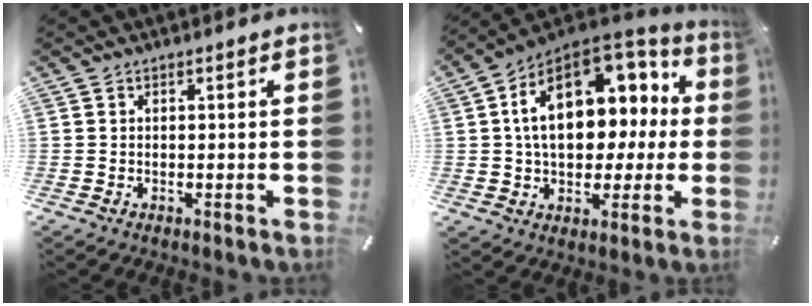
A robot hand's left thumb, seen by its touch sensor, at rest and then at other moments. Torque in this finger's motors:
{"motor_torque": [2.50, 2.50, 1.63, -1.14, 0.65]}